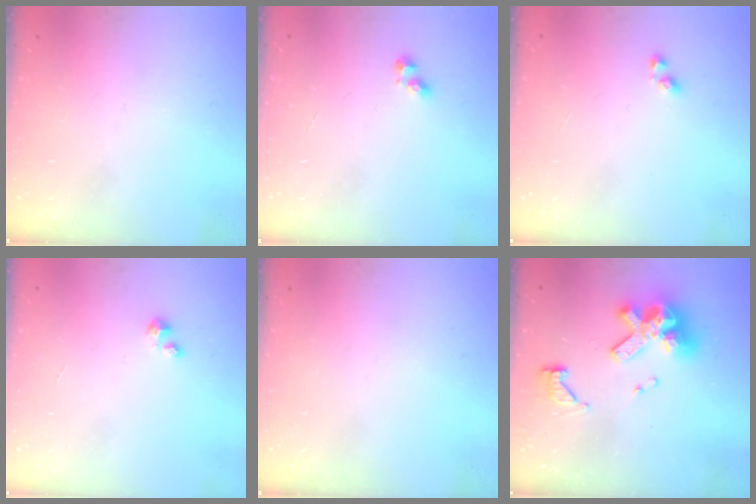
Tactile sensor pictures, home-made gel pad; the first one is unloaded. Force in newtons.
{"total": 2.5, "press": 2.5, "slide": 0.2}
{"total": 2.9, "press": 2.9, "slide": 0.2}
{"total": 0.6, "press": 0.6, "slide": 0.3}
{"total": 0.0}
{"total": 14.4, "press": 14.4, "slide": 1.6}